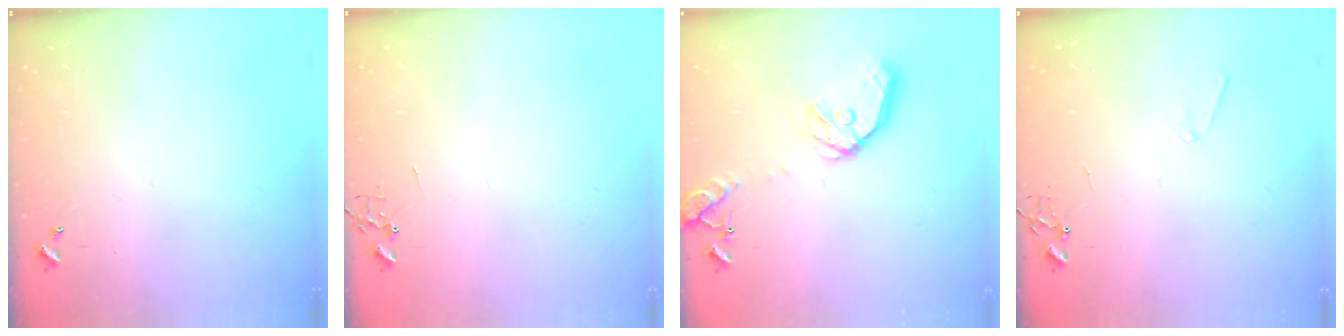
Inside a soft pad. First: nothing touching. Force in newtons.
{"total": 0.0}
{"total": 16.8, "press": 16.6, "slide": 2.9}
{"total": 5.9, "press": 5.9, "slide": 0.4}